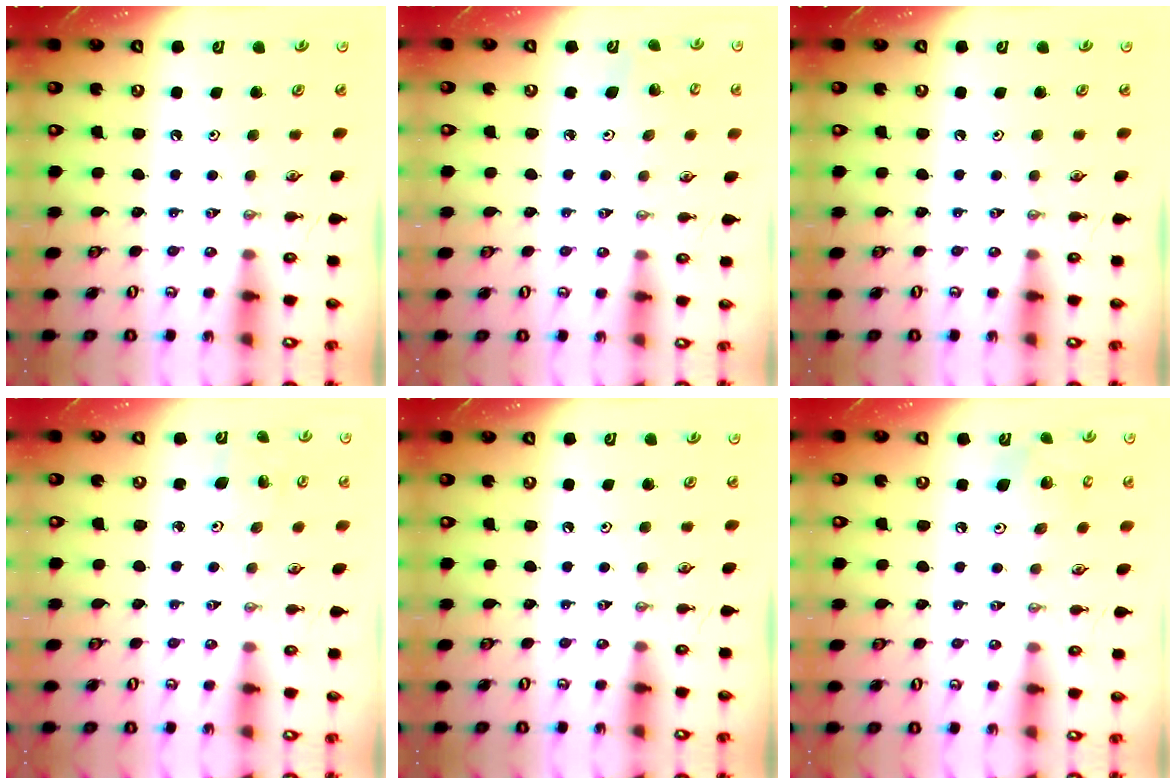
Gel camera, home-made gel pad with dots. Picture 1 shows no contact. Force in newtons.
{"total": 4.7, "press": 4.7, "slide": 0.7}
{"total": 0.0}
{"total": 3.5, "press": 3.5, "slide": 0.1}
{"total": 0.0}
{"total": 8.5, "press": 8.1, "slide": 2.6}